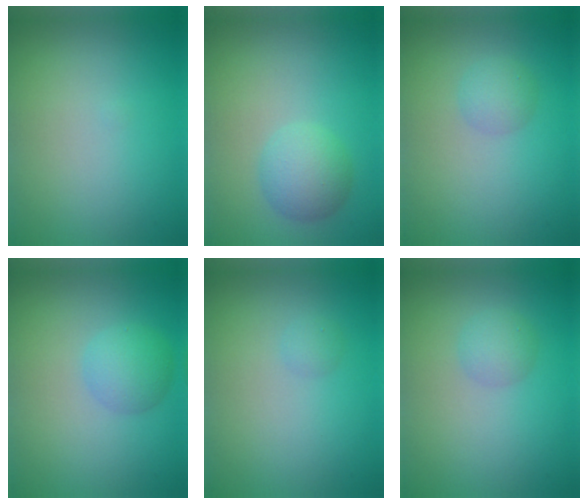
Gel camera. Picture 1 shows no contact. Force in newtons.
{"total": 3.2, "press": 3.2, "slide": 0.1}
{"total": 1.8, "press": 1.8, "slide": 0.0}
{"total": 2.8, "press": 2.8, "slide": 0.1}
{"total": 0.7, "press": 0.7, "slide": 0.0}
{"total": 1.8, "press": 1.8, "slide": 0.0}